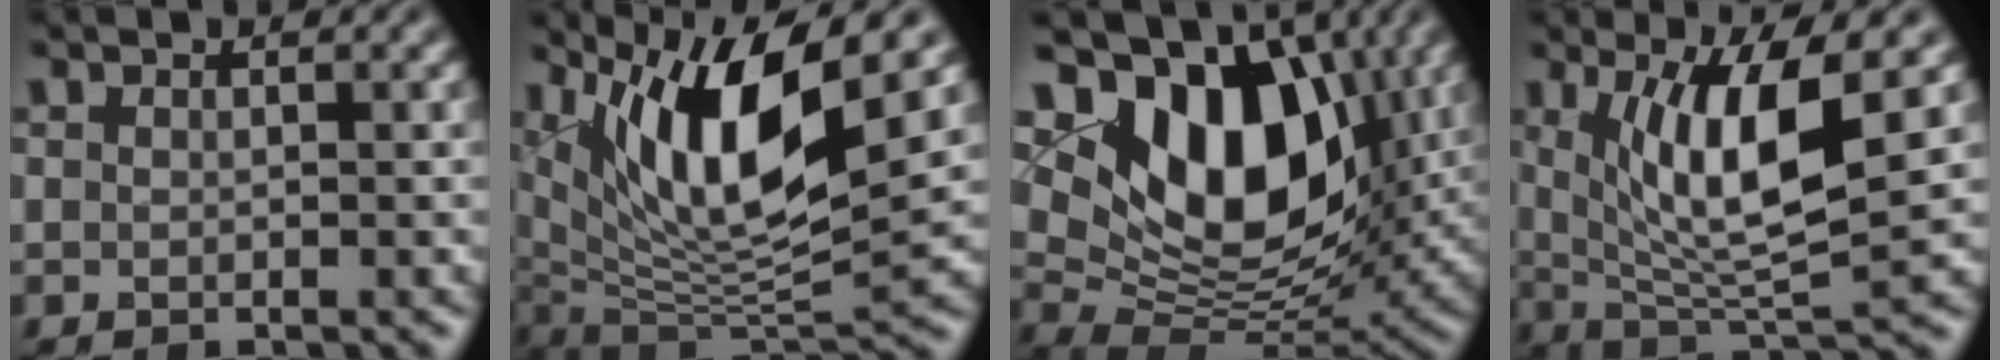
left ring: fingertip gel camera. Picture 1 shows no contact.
{"total": 11.4, "force": [4.9, 3.4, 9.7], "torque": [-0.170, -0.005, 0.094]}
{"total": 12.8, "force": [4.7, 8.1, 8.8], "torque": [-0.145, -0.010, 0.085]}
{"total": 8.7, "force": [2.2, 2.3, 8.1], "torque": [-0.140, -0.015, 0.046]}